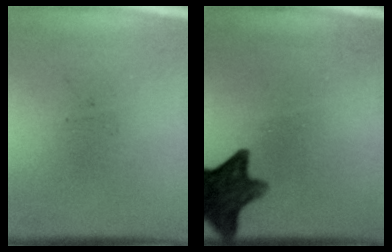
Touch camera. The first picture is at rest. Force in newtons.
{"total": 11.9}